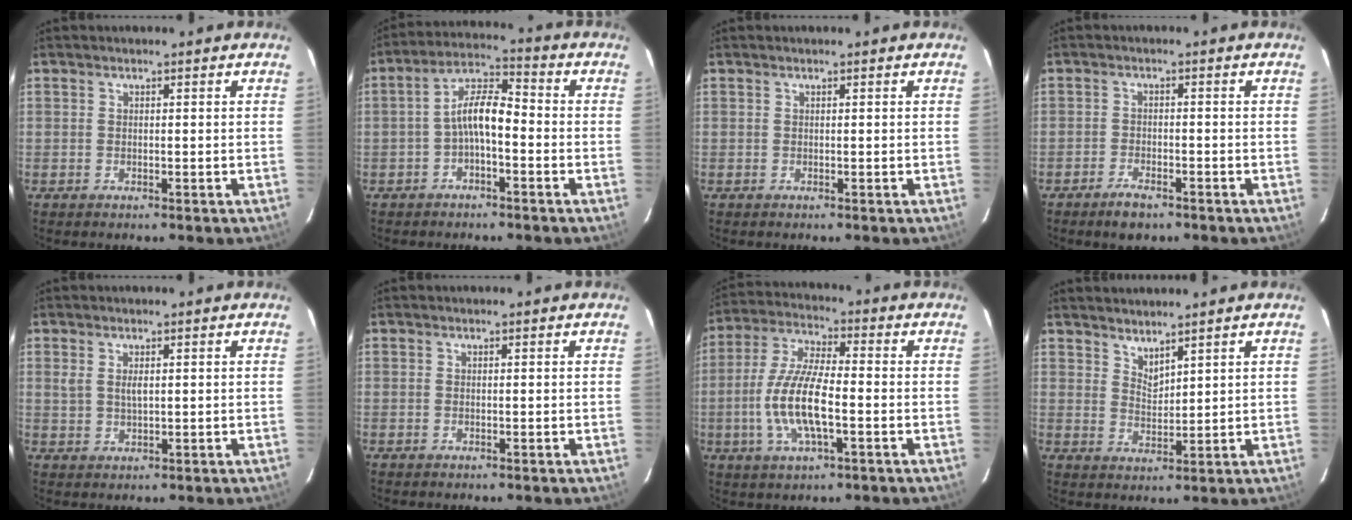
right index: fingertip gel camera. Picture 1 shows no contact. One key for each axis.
{"total": 6.8, "fx": -2.3, "fy": 2.4, "fz": 5.9, "tx": -0.122, "ty": 0.022, "tz": -0.043}
{"total": 0.0}
{"total": 4.0, "fx": -3.0, "fy": 1.7, "fz": 2.1, "tx": -0.053, "ty": -0.001, "tz": -0.053}
{"total": 2.6, "fx": 0.7, "fy": 1.2, "fz": 2.1, "tx": -0.040, "ty": 0.000, "tz": 0.015}
{"total": 0.0}
{"total": 12.5, "fx": -3.0, "fy": 3.7, "fz": 11.6, "tx": -0.242, "ty": -0.003, "tz": -0.059}
{"total": 3.5, "fx": 3.2, "fy": 0.9, "fz": 1.3, "tx": -0.019, "ty": -0.005, "tz": 0.056}